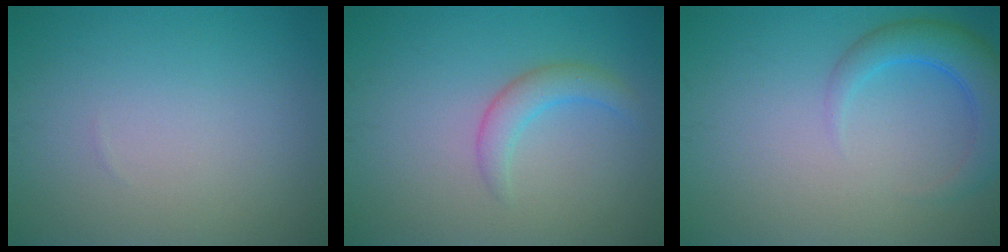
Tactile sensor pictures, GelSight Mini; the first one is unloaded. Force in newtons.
{"total": 2.4, "press": 2.4, "slide": 0.0}
{"total": 4.1, "press": 4.1, "slide": 0.2}